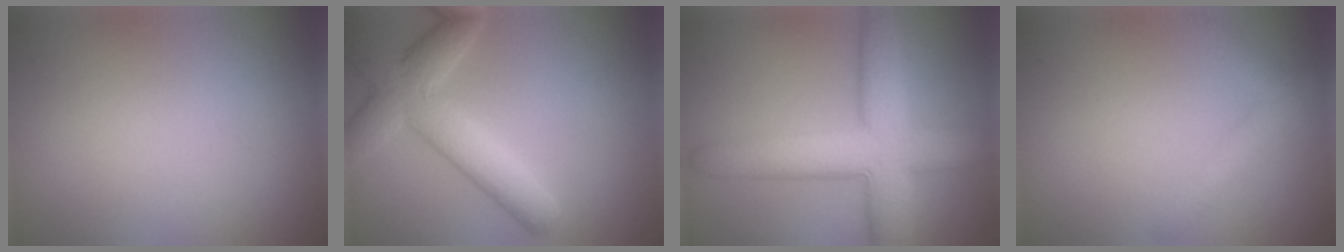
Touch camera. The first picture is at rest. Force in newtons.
{"total": 5.8, "press": 5.8, "slide": 0.3}
{"total": 8.8, "press": 8.8, "slide": 0.3}
{"total": 2.2, "press": 2.2, "slide": 0.0}